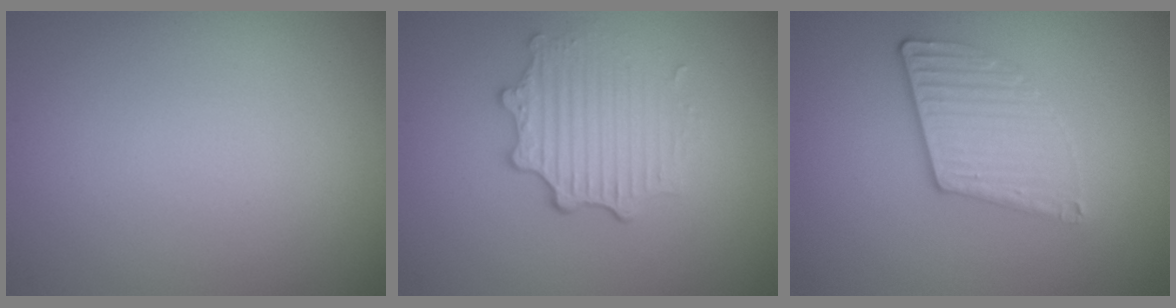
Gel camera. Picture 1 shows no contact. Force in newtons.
{"total": 3.4, "press": 2.7, "slide": 2.1}
{"total": 3.6, "press": 2.9, "slide": 2.1}